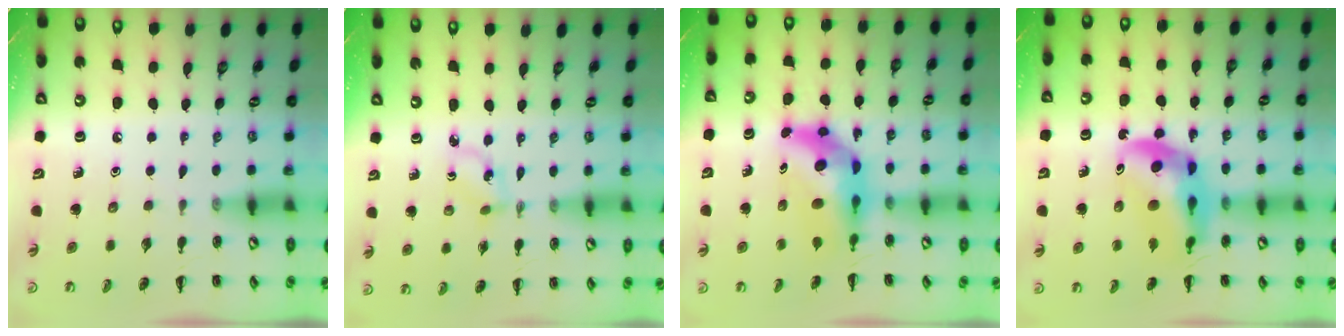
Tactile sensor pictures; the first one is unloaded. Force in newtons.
{"total": 1.5, "press": 1.4, "slide": 0.4}
{"total": 8.8, "press": 8.5, "slide": 2.5}
{"total": 13.9, "press": 13.4, "slide": 3.9}